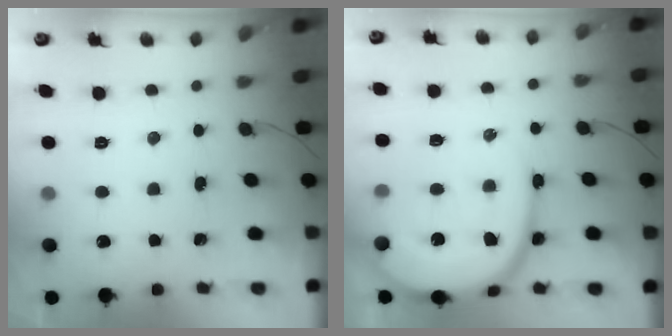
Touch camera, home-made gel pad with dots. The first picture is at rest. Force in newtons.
{"total": 15.2, "press": 15.1, "slide": 1.6}